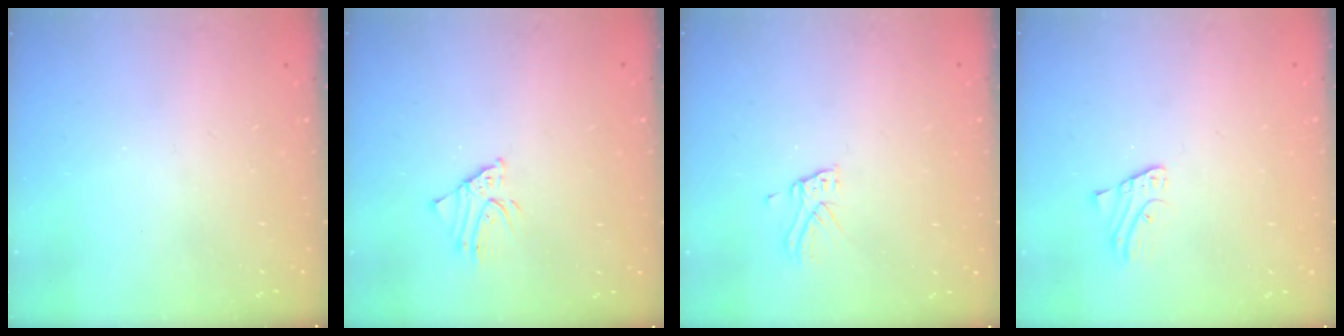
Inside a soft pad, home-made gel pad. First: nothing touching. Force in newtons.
{"total": 2.5, "press": 2.5, "slide": 0.2}
{"total": 3.9, "press": 3.9, "slide": 0.3}
{"total": 1.8, "press": 1.8, "slide": 0.1}